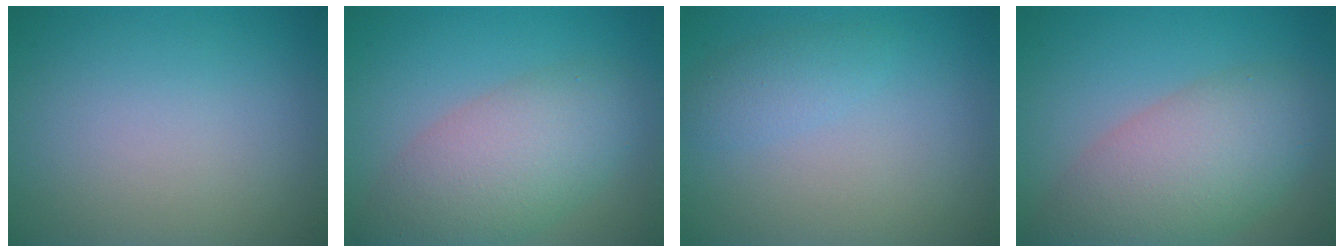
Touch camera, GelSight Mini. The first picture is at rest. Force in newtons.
{"total": 6.9, "press": 6.9, "slide": 0.4}
{"total": 1.7, "press": 1.7, "slide": 0.1}
{"total": 7.6, "press": 7.5, "slide": 0.6}